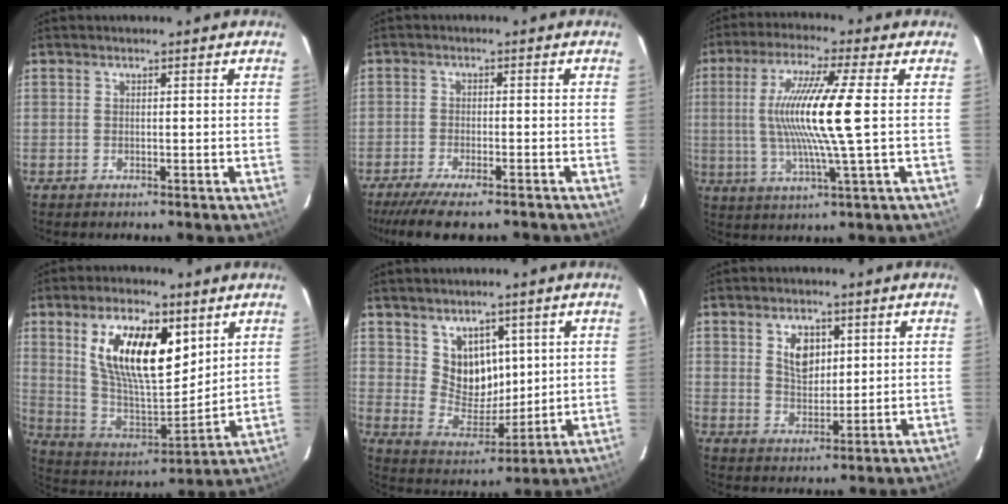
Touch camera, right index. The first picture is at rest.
{"total": 11.0, "force": [-9.1, 2.2, 5.7], "torque": [-0.131, -0.031, -0.150]}
{"total": 14.2, "force": [0.7, -0.6, 14.1], "torque": [-0.265, -0.006, 0.015]}
{"total": 18.9, "force": [8.0, 8.1, 15.1], "torque": [-0.277, 0.004, 0.157]}
{"total": 8.8, "force": [4.0, 6.7, 4.0], "torque": [-0.067, -0.001, 0.090]}
{"total": 6.1, "force": [2.3, 3.8, 4.1], "torque": [-0.066, 0.005, 0.046]}